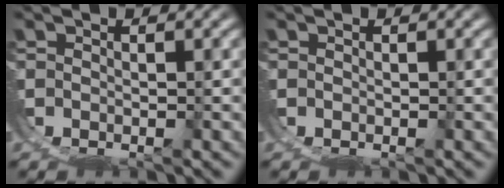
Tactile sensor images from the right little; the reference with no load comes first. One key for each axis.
{"total": 0.0}